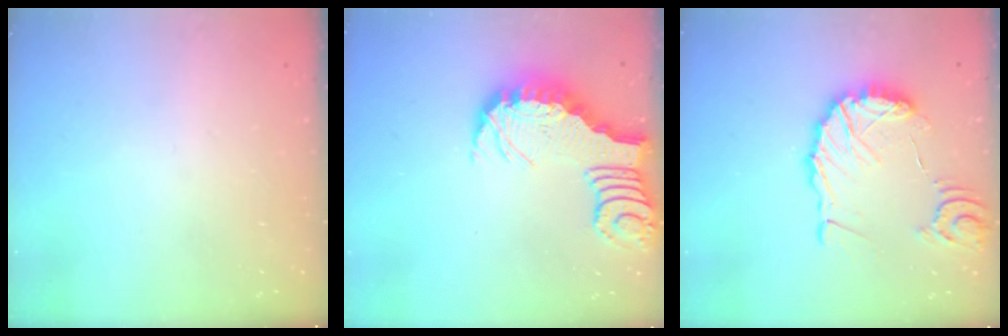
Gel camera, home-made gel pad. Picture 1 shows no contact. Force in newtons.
{"total": 3.5, "press": 3.4, "slide": 0.5}
{"total": 12.8, "press": 12.7, "slide": 1.7}